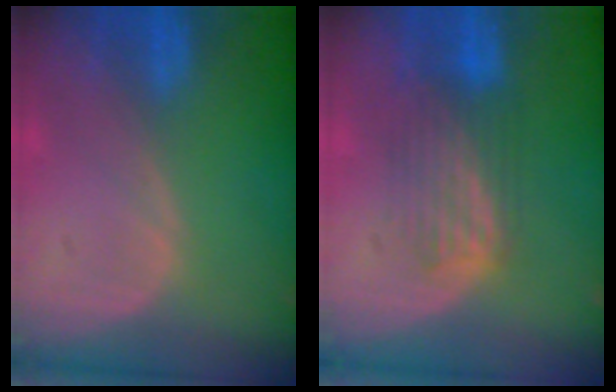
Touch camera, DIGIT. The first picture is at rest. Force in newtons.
{"total": 5.4, "press": 5.4, "slide": 0.4}